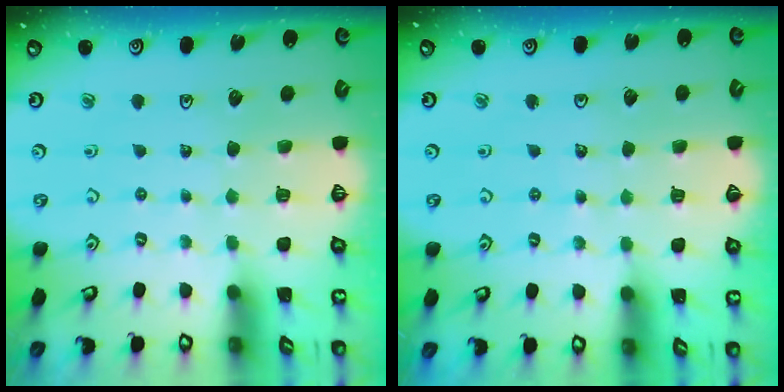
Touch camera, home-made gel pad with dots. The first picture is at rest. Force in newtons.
{"total": 2.6, "press": 2.6, "slide": 0.2}